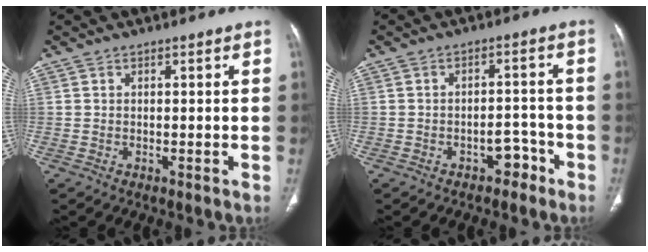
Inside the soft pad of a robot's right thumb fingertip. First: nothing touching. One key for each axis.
{"total": 4.2, "fx": -2.8, "fy": 2.6, "fz": 1.7, "tx": -0.005, "ty": 0.036, "tz": -0.036}